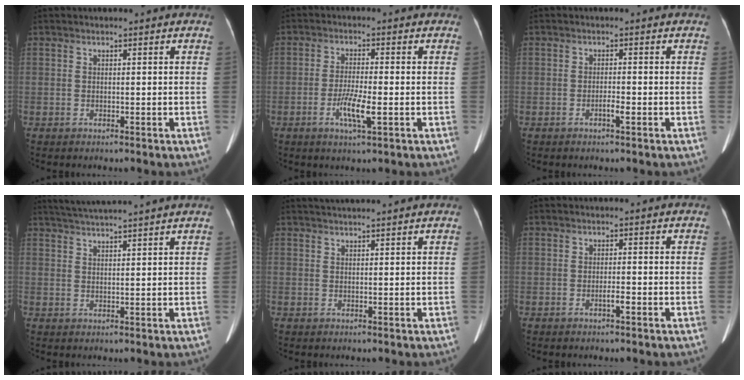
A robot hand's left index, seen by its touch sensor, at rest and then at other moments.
{"total": 4.9, "force": [-1.7, 0.5, 4.6], "torque": [-0.092, -0.007, -0.029]}
{"total": 1.3, "force": [-0.7, 0.1, 1.1], "torque": [-0.022, 0.001, -0.012]}
{"total": 6.8, "force": [6.1, -1.2, 2.8], "torque": [-0.044, 0.028, 0.087]}
{"total": 4.9, "force": [4.4, -0.7, 2.0], "torque": [-0.025, 0.030, 0.063]}
{"total": 1.1, "force": [-0.6, 0.0, 0.9], "torque": [-0.020, 0.000, -0.009]}